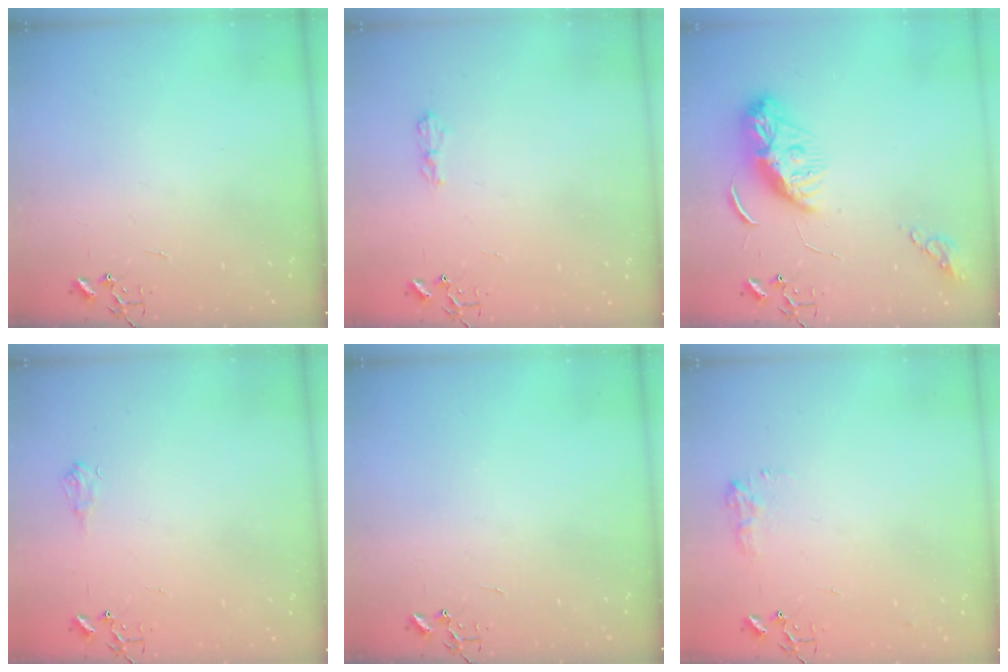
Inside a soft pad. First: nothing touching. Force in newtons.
{"total": 5.4, "press": 5.4, "slide": 0.7}
{"total": 9.9, "press": 9.8, "slide": 1.1}
{"total": 6.2, "press": 6.1, "slide": 0.8}
{"total": 0.0}
{"total": 7.8, "press": 7.8, "slide": 0.1}